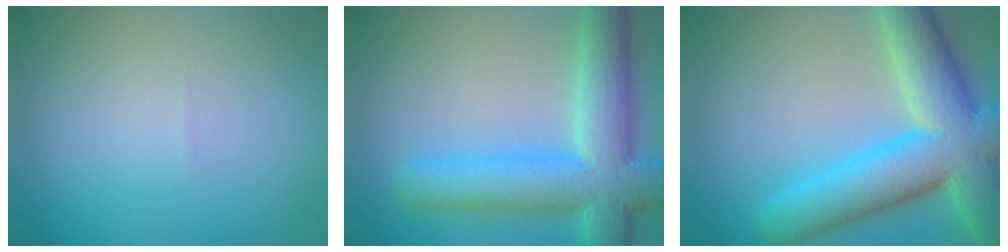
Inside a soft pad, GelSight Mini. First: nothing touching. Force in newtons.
{"total": 9.5, "press": 9.4, "slide": 0.4}
{"total": 11.7, "press": 11.6, "slide": 0.5}